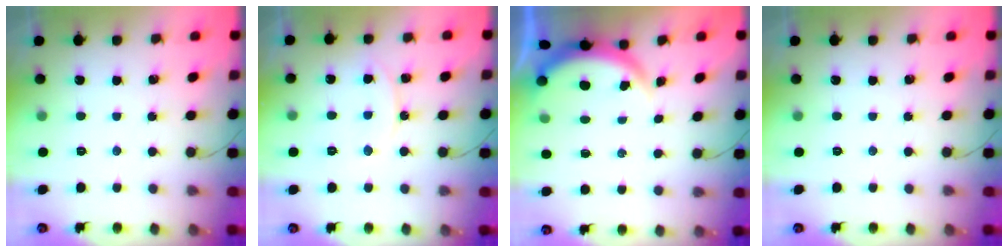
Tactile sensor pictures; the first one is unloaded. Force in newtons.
{"total": 9.2, "press": 9.2, "slide": 0.4}
{"total": 3.7, "press": 3.6, "slide": 0.6}
{"total": 0.0}